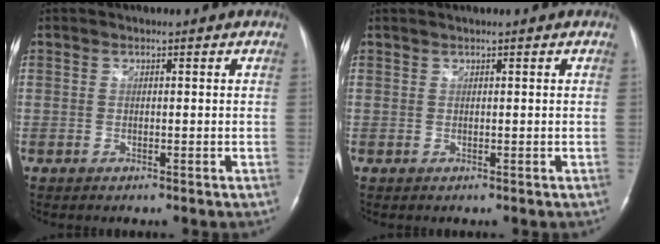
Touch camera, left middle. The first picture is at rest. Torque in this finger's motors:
{"motor_torque": [0.03, 0.01, 0.08, -0.01]}